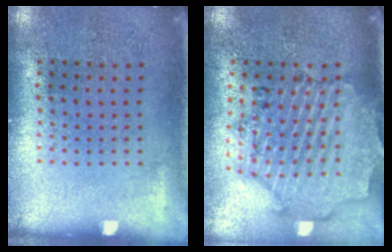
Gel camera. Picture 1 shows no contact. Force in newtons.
{"total": 1.6, "press": 1.6, "slide": 0.4}